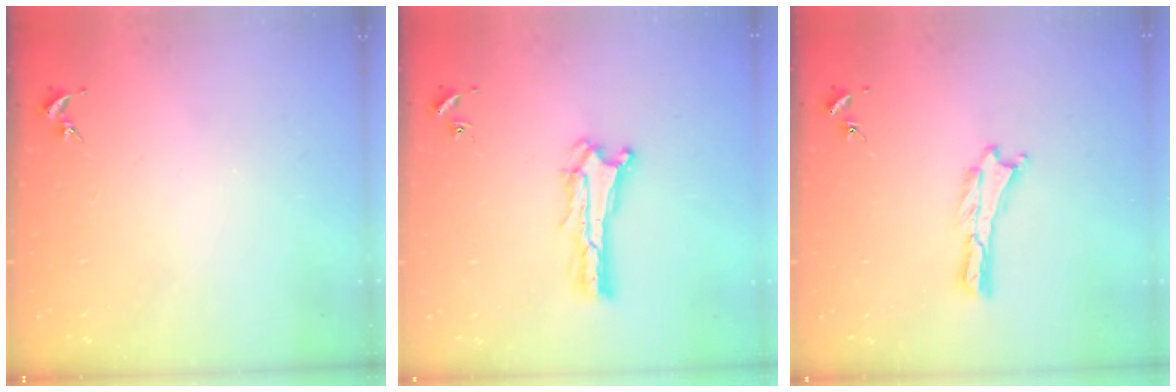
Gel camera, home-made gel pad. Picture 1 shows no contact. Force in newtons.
{"total": 0.9, "press": 0.9, "slide": 0.2}
{"total": 0.0}